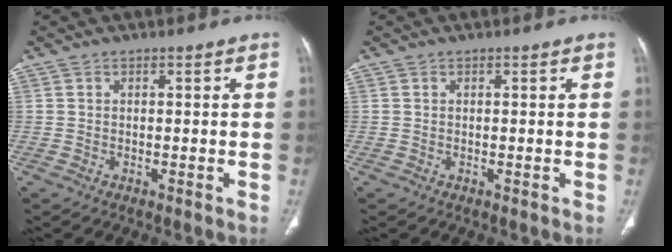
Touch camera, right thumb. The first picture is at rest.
{"total": 0.0}